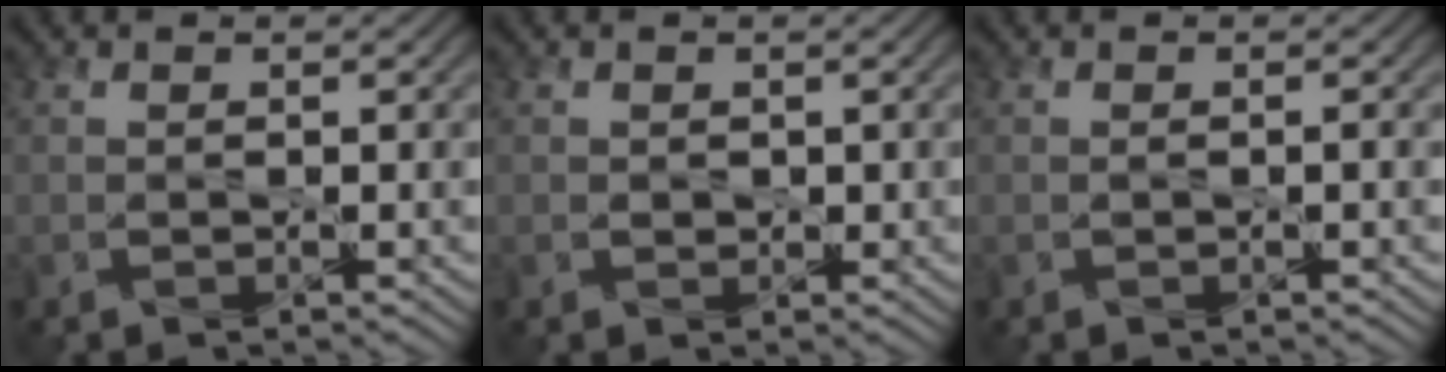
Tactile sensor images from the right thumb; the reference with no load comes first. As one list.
[{"total": 0.8, "force": [0.1, 0.7, 0.2], "torque": [-0.005, -0.005, 0.001]}, {"total": 0.5, "force": [0.0, 0.1, 0.5], "torque": [-0.009, 0.000, 0.000]}]